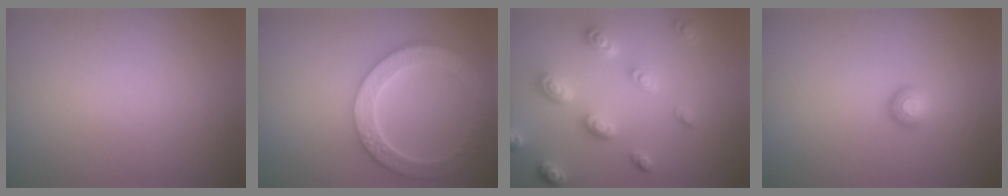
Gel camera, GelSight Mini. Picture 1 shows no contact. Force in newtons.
{"total": 6.5, "press": 5.1, "slide": 4.0}
{"total": 4.6, "press": 3.5, "slide": 3.0}
{"total": 1.8, "press": 1.1, "slide": 1.4}